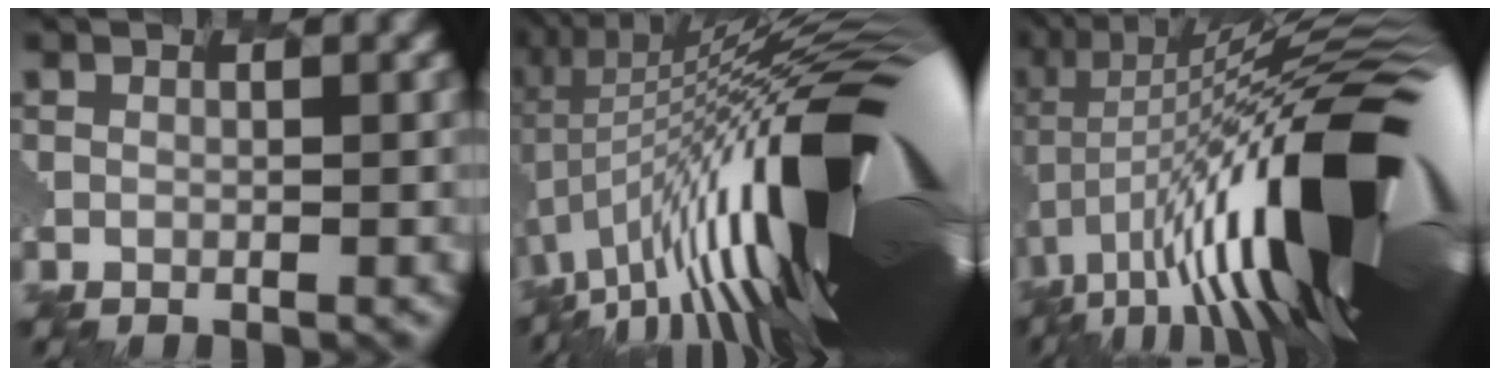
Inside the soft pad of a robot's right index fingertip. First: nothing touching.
{"total": 19.4, "force": [0.7, 6.0, 18.4], "torque": [-0.294, 0.011, 0.008]}
{"total": 18.2, "force": [-1.0, 6.1, 17.1], "torque": [-0.268, 0.012, -0.034]}